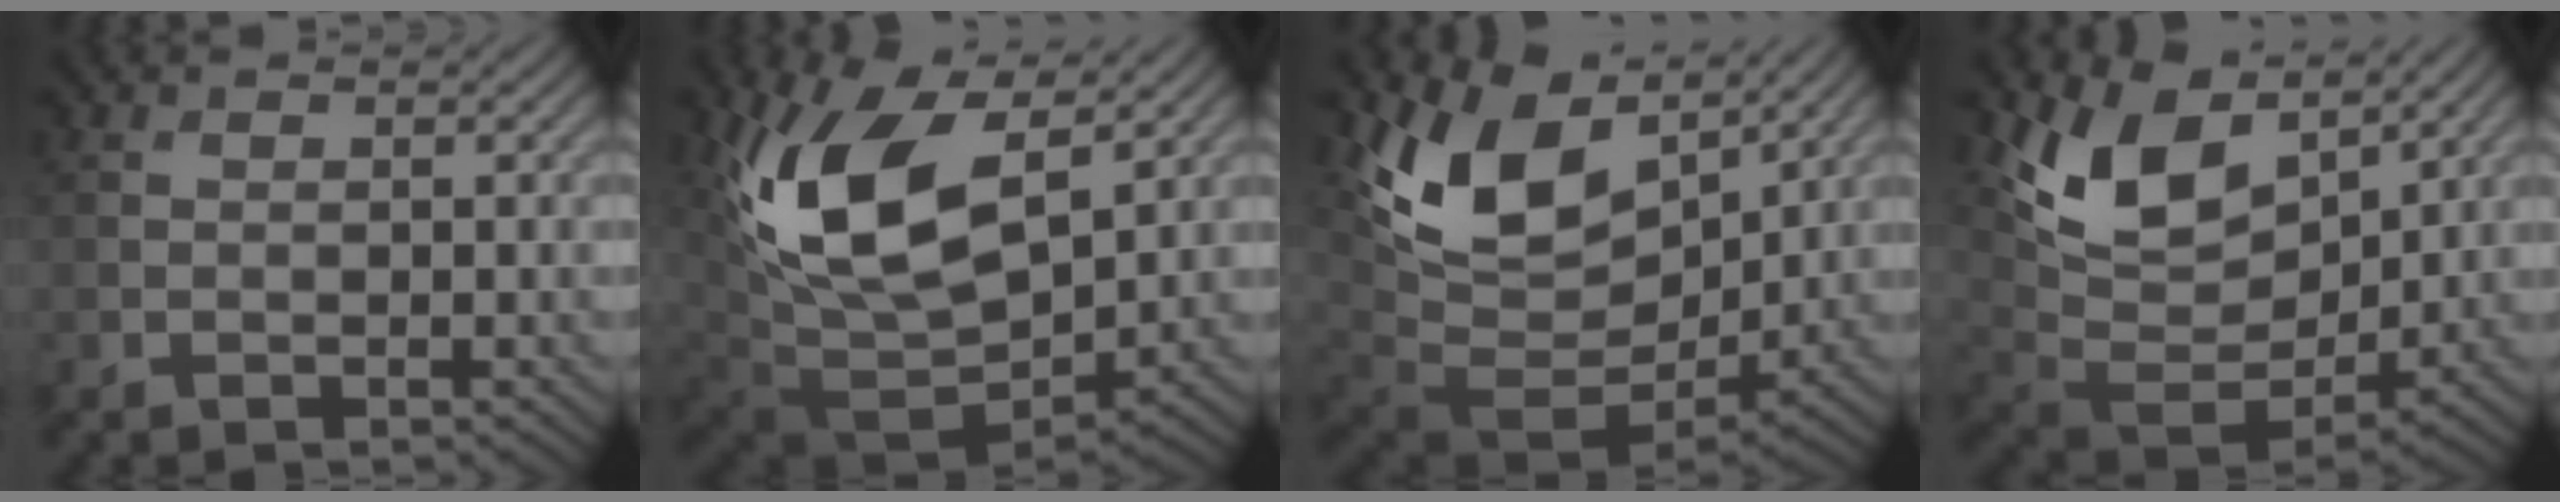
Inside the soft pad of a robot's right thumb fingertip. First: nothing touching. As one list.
[{"total": 14.7, "force": [5.4, 8.0, 11.1], "torque": [-0.234, -0.005, 0.109]}, {"total": 14.1, "force": [6.0, 8.7, 9.4], "torque": [-0.199, 0.007, 0.115]}, {"total": 11.6, "force": [6.3, 6.7, 7.1], "torque": [-0.156, 0.003, 0.121]}]